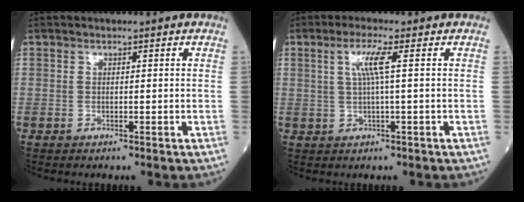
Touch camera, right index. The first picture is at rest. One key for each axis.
{"total": 3.9, "fx": 0.9, "fy": -0.4, "fz": 3.7, "tx": -0.078, "ty": 0.007, "tz": 0.020}